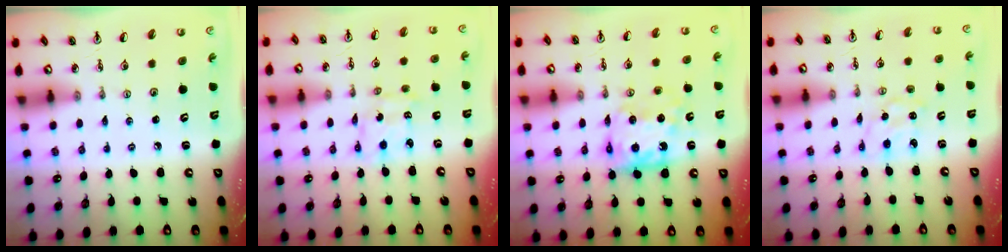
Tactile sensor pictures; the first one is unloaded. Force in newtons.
{"total": 1.9, "press": 1.9, "slide": 0.1}
{"total": 11.6, "press": 11.6, "slide": 0.5}
{"total": 1.7, "press": 1.7, "slide": 0.3}